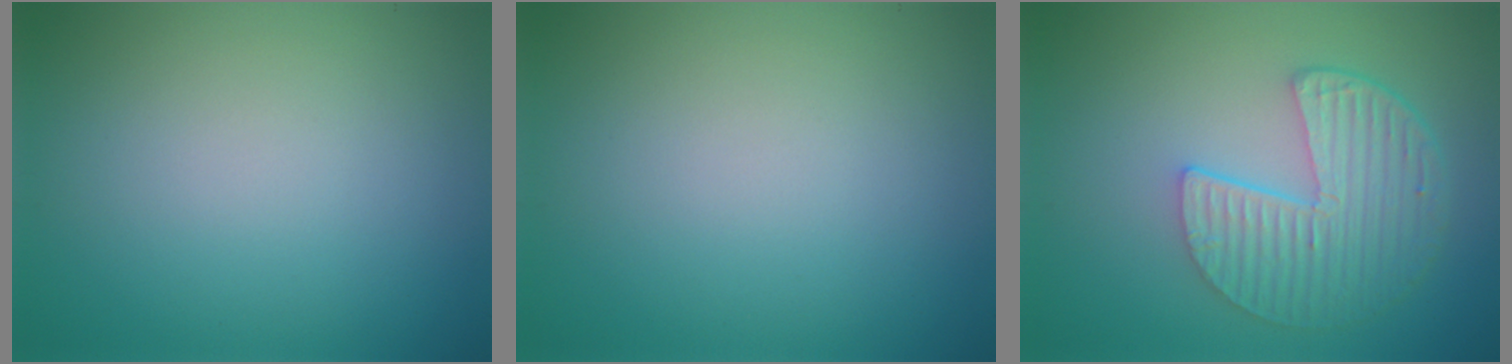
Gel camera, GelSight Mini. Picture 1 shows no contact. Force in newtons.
{"total": 0.0}
{"total": 5.4, "press": 4.0, "slide": 3.7}